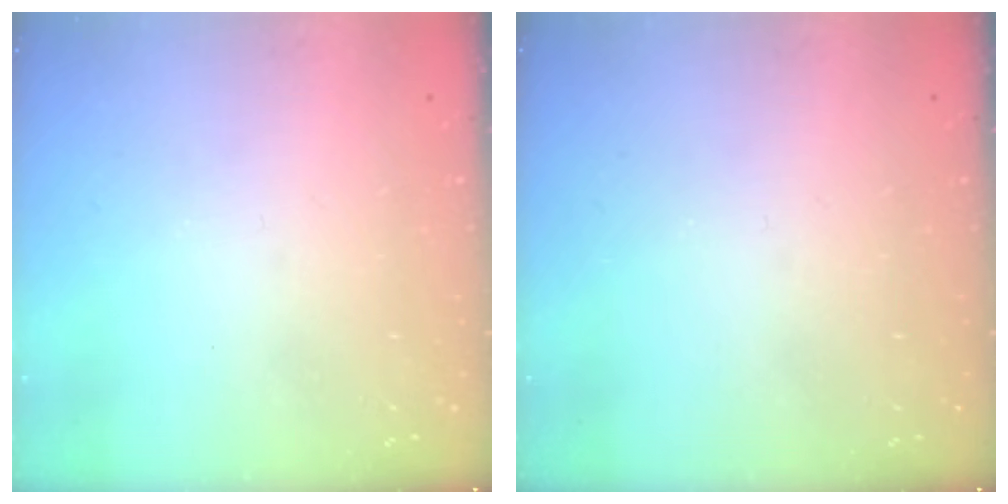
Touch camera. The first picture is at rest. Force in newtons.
{"total": 0.0}